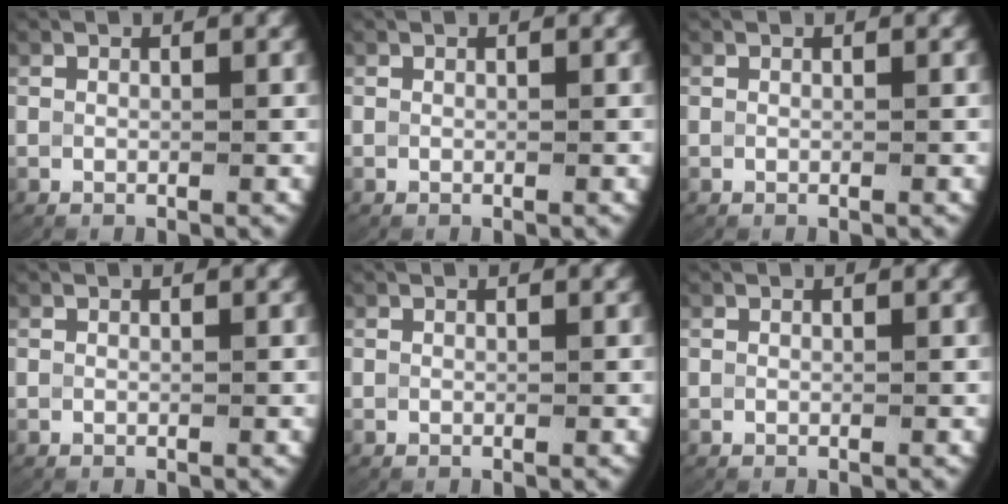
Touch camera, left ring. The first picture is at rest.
{"total": 0.0}
{"total": 0.0}
{"total": 0.0}
{"total": 0.0}
{"total": 0.0}